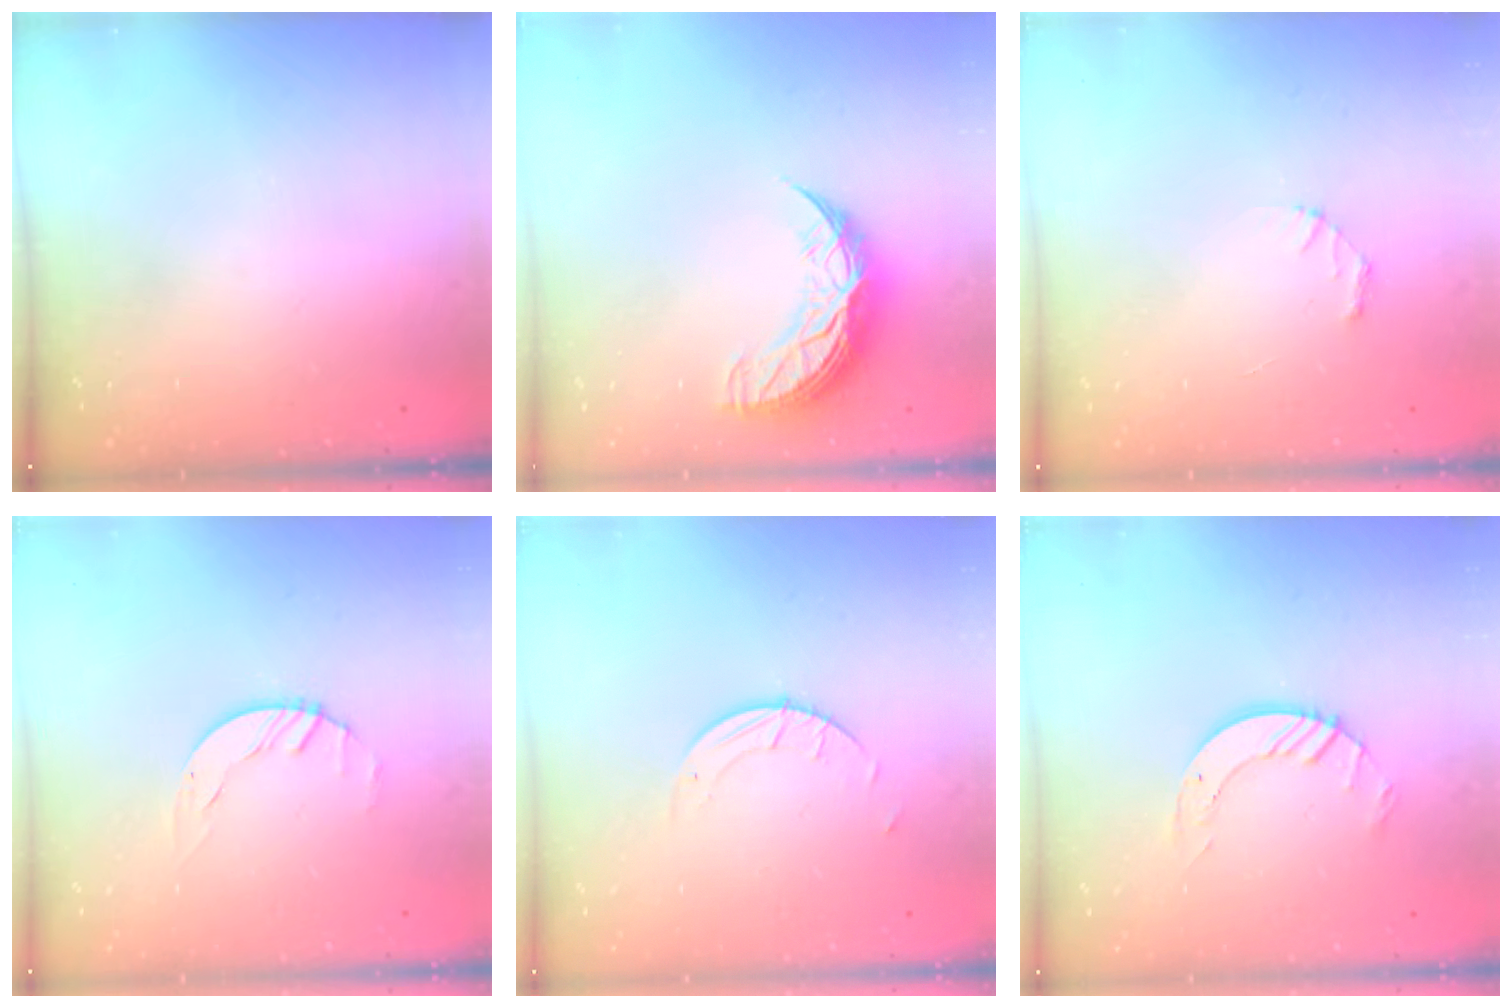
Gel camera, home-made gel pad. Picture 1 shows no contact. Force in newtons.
{"total": 11.5, "press": 11.5, "slide": 0.9}
{"total": 2.1, "press": 2.1, "slide": 0.2}
{"total": 1.5, "press": 1.5, "slide": 0.2}
{"total": 1.9, "press": 1.9, "slide": 0.1}
{"total": 7.0, "press": 7.0, "slide": 0.6}